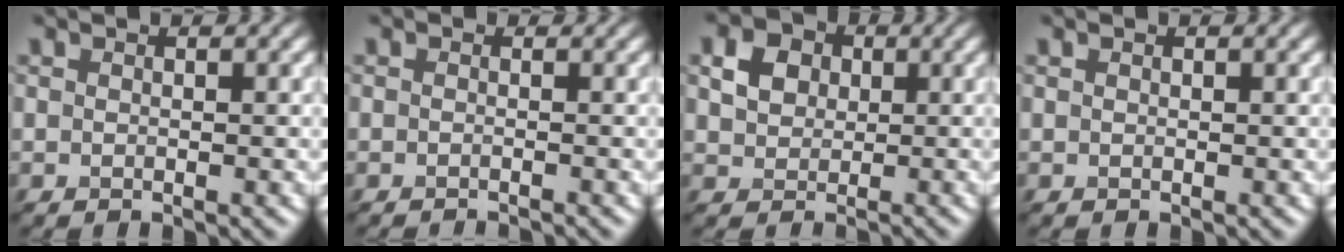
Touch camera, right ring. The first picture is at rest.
{"total": 1.2, "force": [-0.6, 0.8, 0.7], "torque": [0.010, 0.003, -0.022]}
{"total": 1.9, "force": [0.4, 1.8, 0.5], "torque": [-0.022, 0.012, 0.026]}
{"total": 0.0}